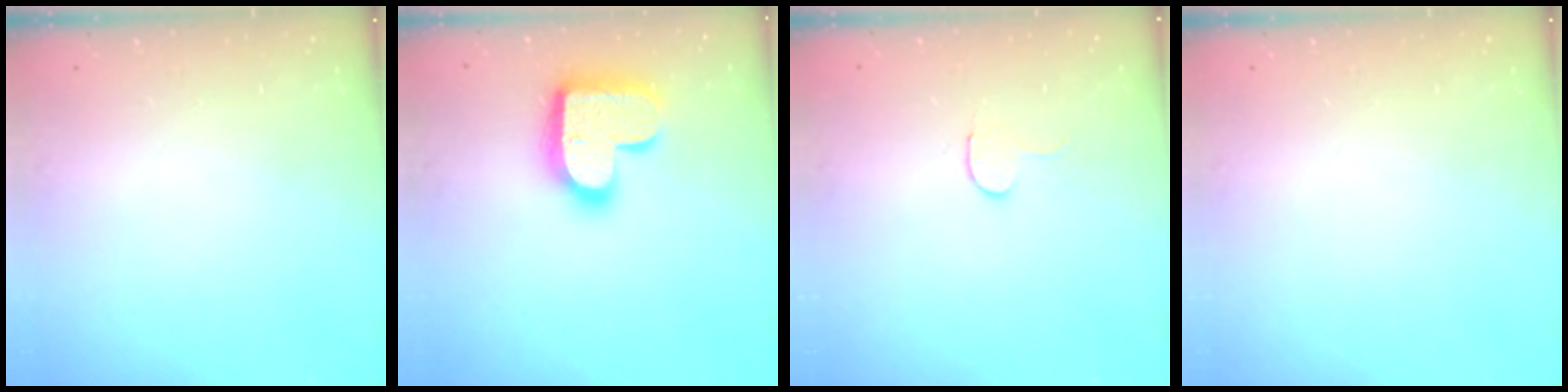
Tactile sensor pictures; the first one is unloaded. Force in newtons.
{"total": 17.6, "press": 17.5, "slide": 1.0}
{"total": 2.7, "press": 2.7, "slide": 0.2}
{"total": 0.0}